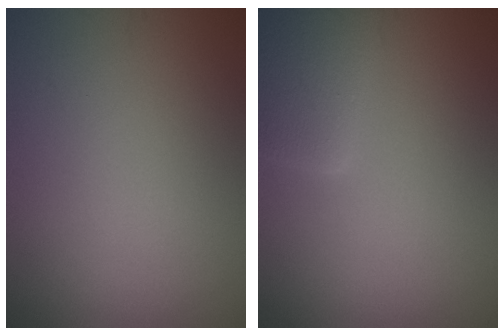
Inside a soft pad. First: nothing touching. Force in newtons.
{"total": 4.8, "press": 4.8, "slide": 0.4}